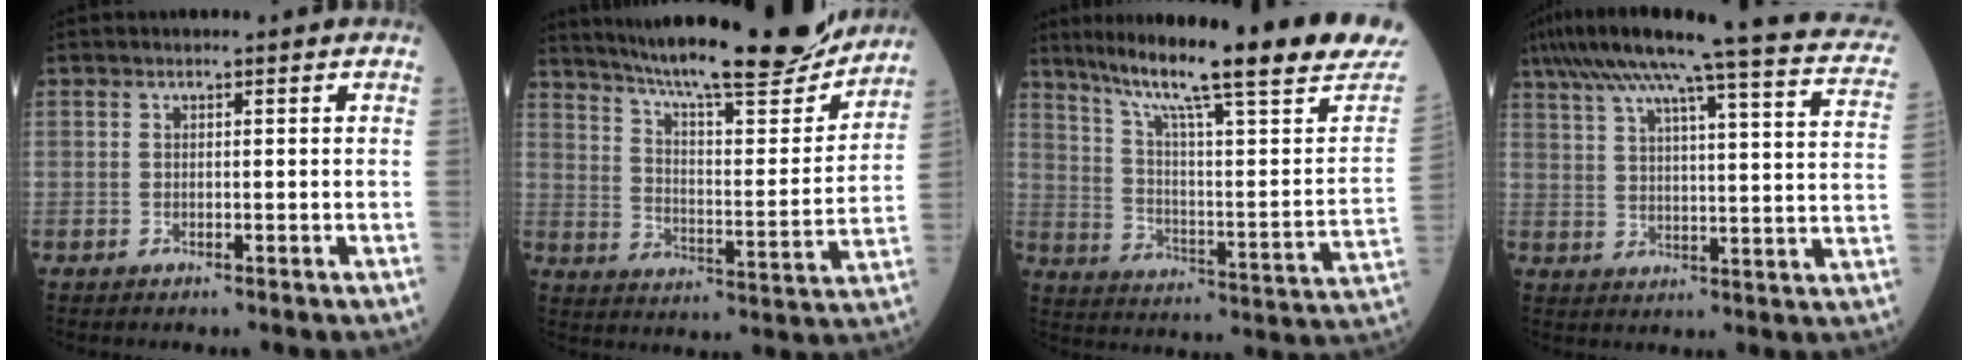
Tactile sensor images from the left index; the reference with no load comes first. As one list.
[{"total": 23.4, "force": [20.8, 2.3, 10.7], "torque": [-0.174, -0.029, 0.293]}, {"total": 27.3, "force": [21.3, 1.2, 17.0], "torque": [-0.268, -0.048, 0.289]}, {"total": 28.0, "force": [23.0, 2.0, 15.9], "torque": [-0.251, -0.004, 0.286]}]